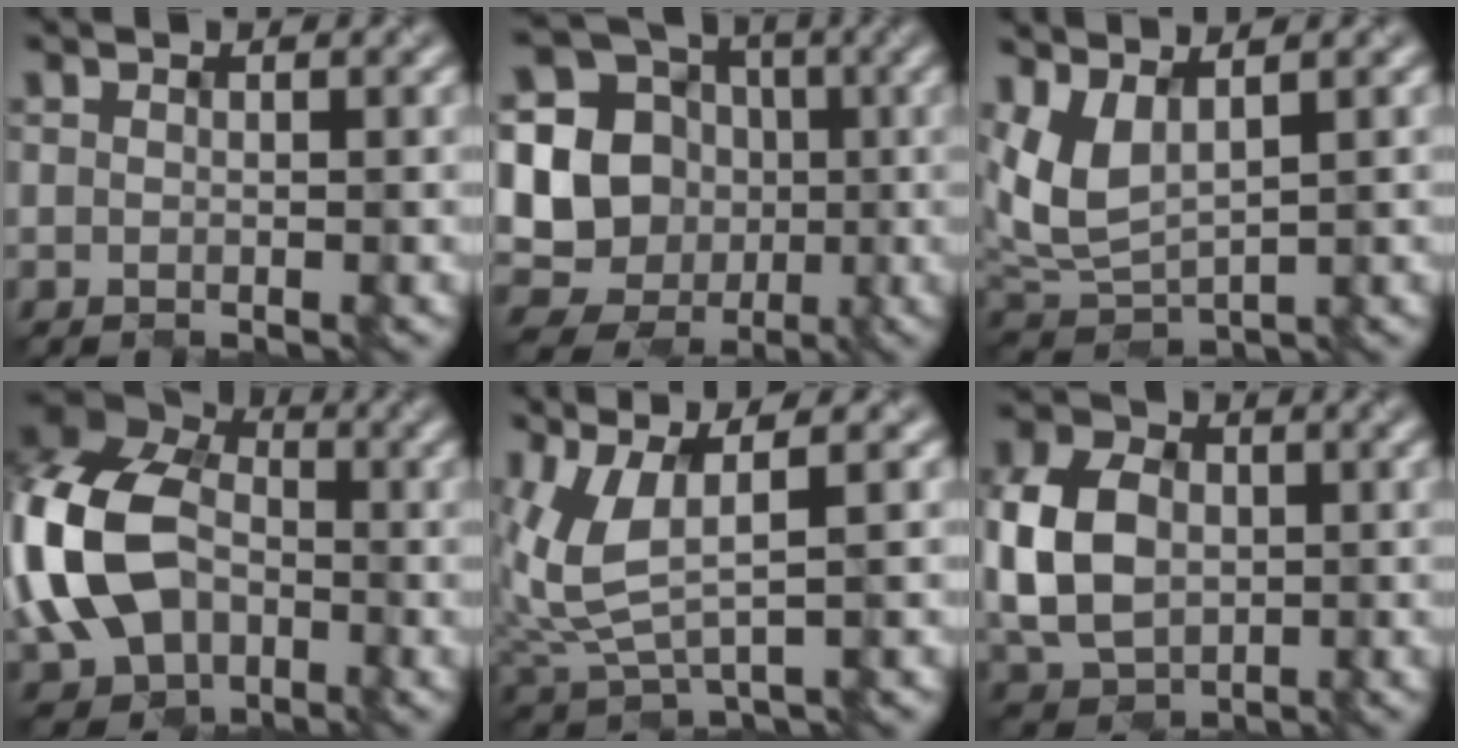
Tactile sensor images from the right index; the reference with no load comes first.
{"total": 17.5, "force": [-0.8, 16.5, 5.6], "torque": [-0.141, 0.018, -0.039]}
{"total": 4.3, "force": [1.7, 2.2, 3.2], "torque": [-0.085, -0.005, 0.040]}
{"total": 15.2, "force": [-2.2, 10.9, 10.4], "torque": [-0.259, -0.003, -0.059]}
{"total": 5.5, "force": [1.8, 2.2, 4.7], "torque": [-0.126, -0.003, 0.044]}
{"total": 9.3, "force": [-0.2, 7.0, 6.1], "torque": [-0.151, 0.009, -0.011]}